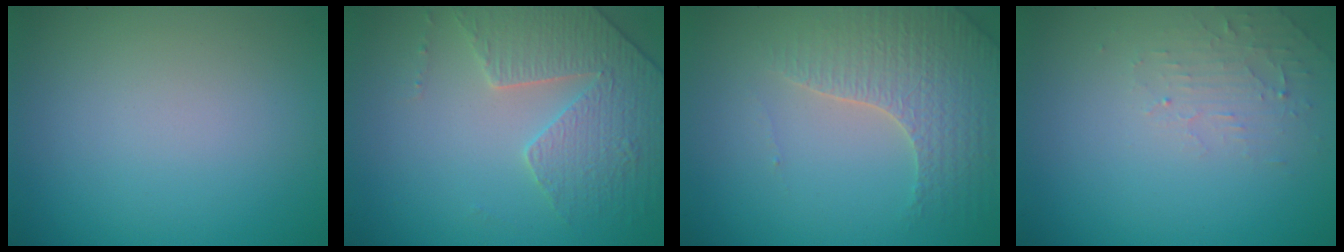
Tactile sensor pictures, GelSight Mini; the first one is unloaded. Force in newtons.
{"total": 3.9, "press": 3.8, "slide": 0.9}
{"total": 4.0, "press": 3.9, "slide": 1.1}
{"total": 2.0, "press": 1.9, "slide": 0.4}